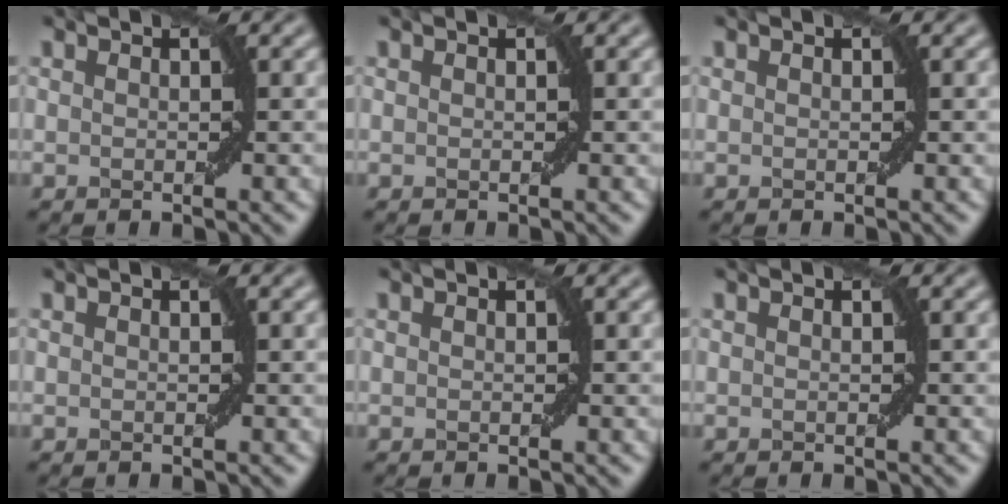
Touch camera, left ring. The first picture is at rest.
{"total": 0.0}
{"total": 0.0}
{"total": 0.0}
{"total": 0.0}
{"total": 0.0}